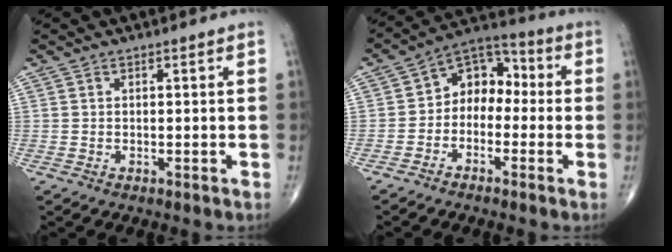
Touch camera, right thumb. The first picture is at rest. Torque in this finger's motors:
{"motor_torque": [-0.19, 0.42, 0.07, -0.01, 0.01]}